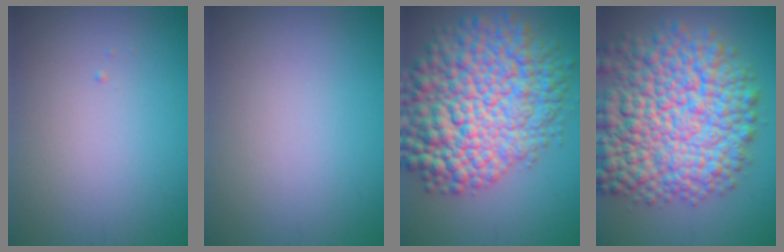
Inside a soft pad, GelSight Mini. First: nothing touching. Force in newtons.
{"total": 0.0}
{"total": 12.9, "press": 12.9, "slide": 0.4}
{"total": 13.3, "press": 13.3, "slide": 0.5}